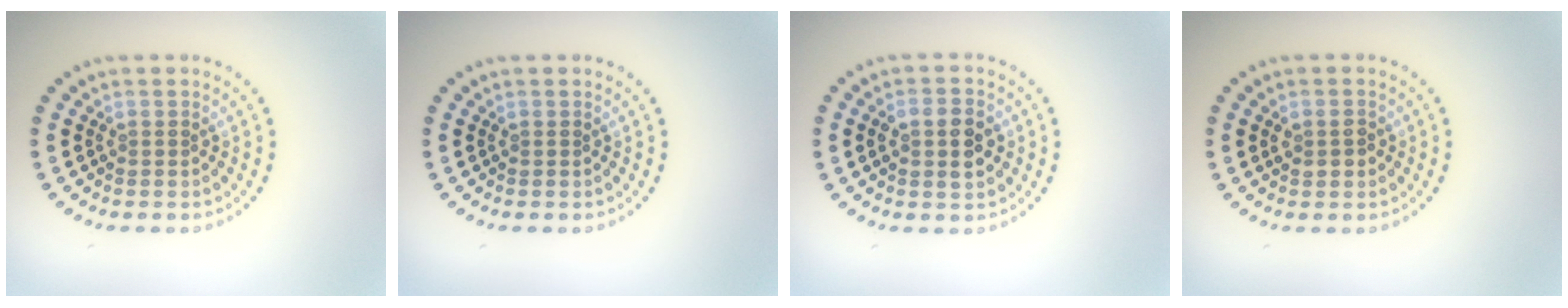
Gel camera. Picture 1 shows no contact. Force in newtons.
{"total": 0.0}
{"total": 3.0, "press": 3.0, "slide": 0.2}
{"total": 1.4, "press": 1.4, "slide": 0.1}